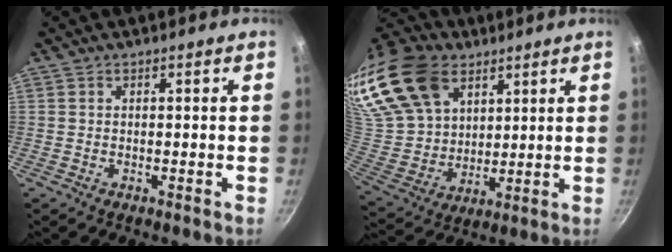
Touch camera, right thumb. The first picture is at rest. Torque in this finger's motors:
{"motor_torque": [2.03, 2.42, 0.41, 0.38, 0.48]}